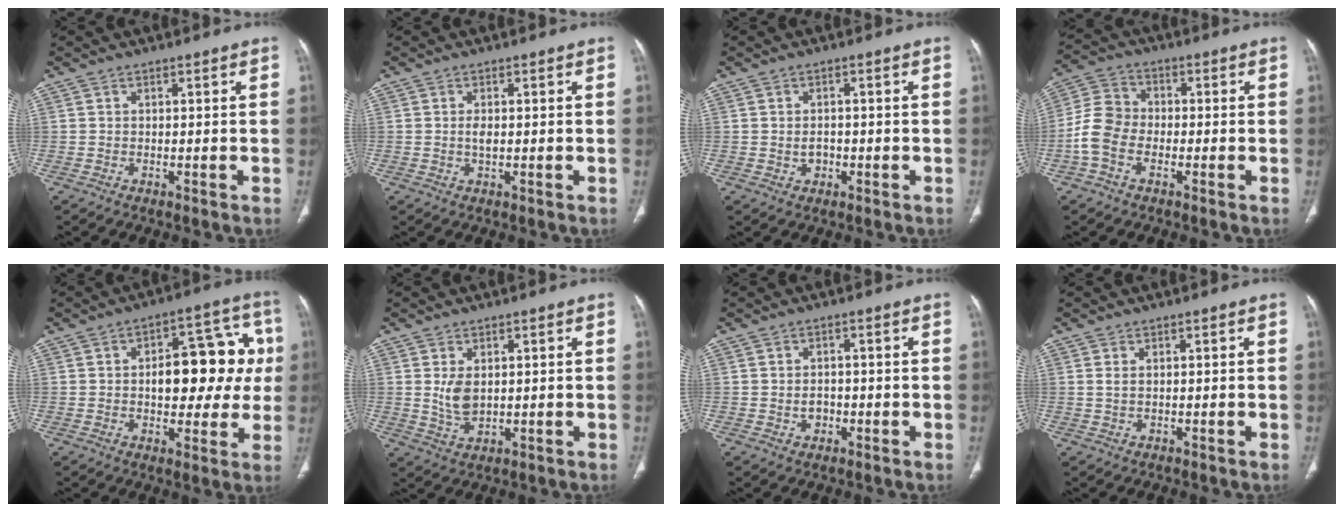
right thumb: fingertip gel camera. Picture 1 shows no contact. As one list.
[{"total": 1.6, "force": [0.0, 0.7, 1.4], "torque": [-0.026, -0.001, 0.000]}, {"total": 2.3, "force": [-0.4, 1.8, 1.3], "torque": [-0.012, 0.006, -0.005]}, {"total": 7.9, "force": [-2.3, 5.6, 5.2], "torque": [-0.101, 0.023, -0.057]}, {"total": 17.5, "force": [1.4, 9.6, 14.5], "torque": [-0.142, 0.032, 0.022]}, {"total": 4.6, "force": [0.8, 2.7, 3.6], "torque": [-0.066, -0.012, 0.025]}, {"total": 2.5, "force": [-0.6, 2.0, 1.4], "torque": [-0.011, 0.007, -0.008]}, {"total": 1.2, "force": [0.3, 0.6, 1.0], "torque": [-0.025, 0.003, 0.010]}]